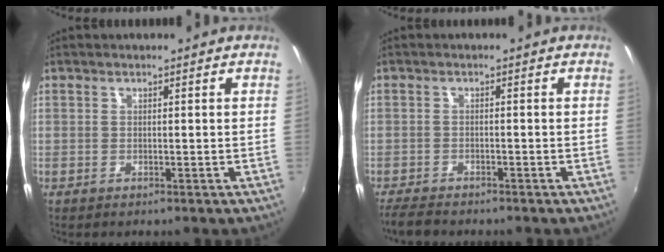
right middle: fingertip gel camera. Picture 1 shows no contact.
{"total": 4.1, "force": [-3.8, 0.8, 1.3], "torque": [-0.040, -0.021, -0.071]}